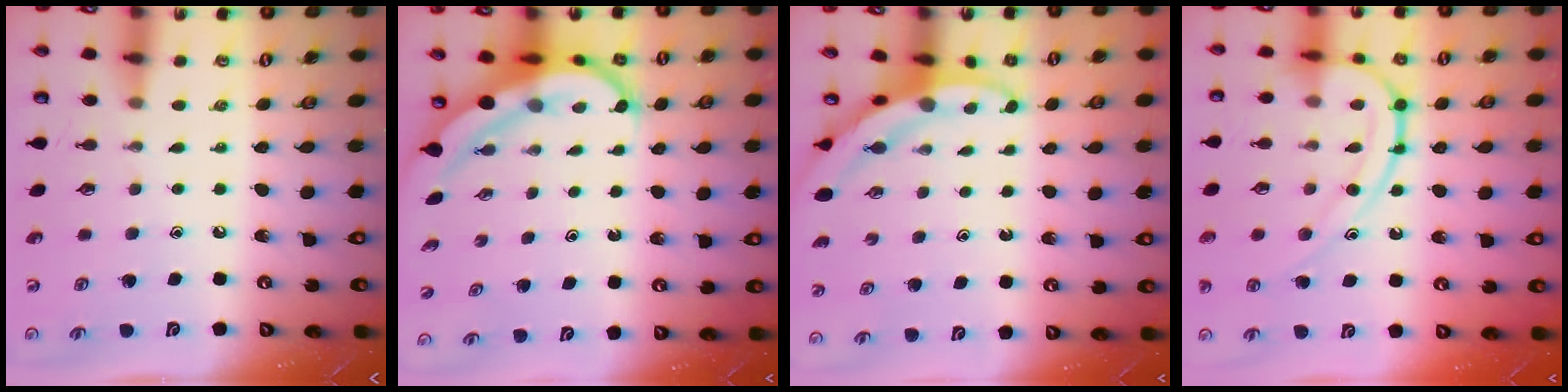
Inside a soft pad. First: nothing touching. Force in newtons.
{"total": 6.7, "press": 6.6, "slide": 1.5}
{"total": 2.8, "press": 2.8, "slide": 0.3}
{"total": 13.2, "press": 13.2, "slide": 0.3}